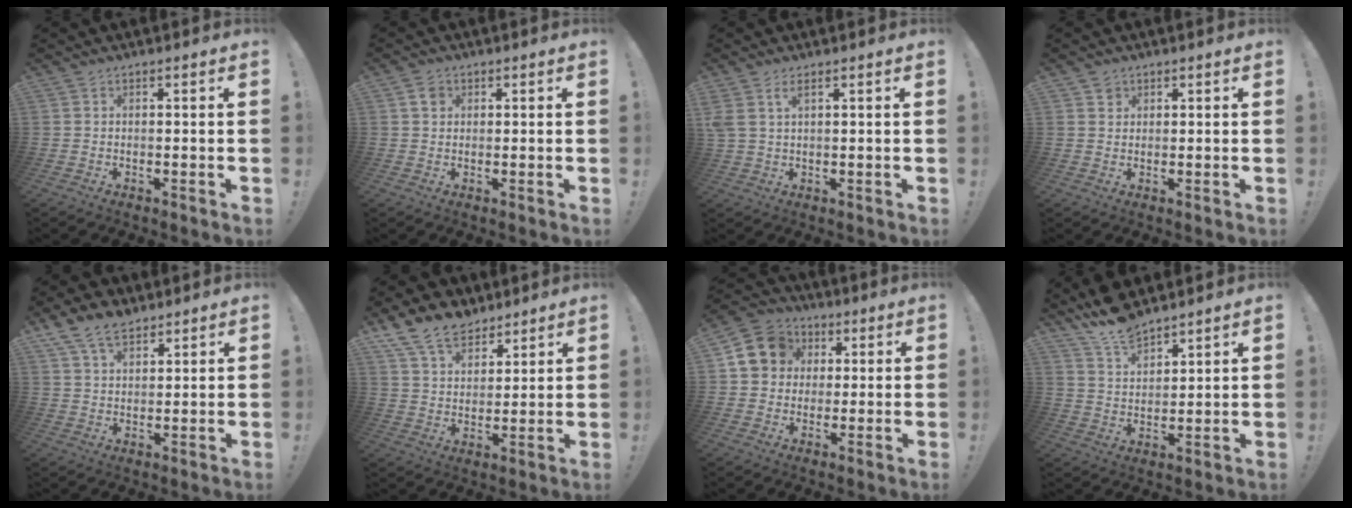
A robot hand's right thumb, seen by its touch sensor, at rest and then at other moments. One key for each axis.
{"total": 2.7, "fx": 1.0, "fy": 2.2, "fz": 1.2, "tx": -0.017, "ty": 0.001, "tz": 0.018}
{"total": 3.8, "fx": 1.8, "fy": 1.5, "fz": 3.0, "tx": -0.067, "ty": -0.004, "tz": 0.032}
{"total": 1.9, "fx": 1.2, "fy": 1.4, "fz": 0.3, "tx": 0.005, "ty": -0.008, "tz": 0.020}
{"total": 8.8, "fx": 6.1, "fy": 4.8, "fz": 4.1, "tx": -0.074, "ty": -0.021, "tz": 0.119}
{"total": 12.3, "fx": 8.9, "fy": 7.2, "fz": 4.4, "tx": -0.084, "ty": -0.055, "tz": 0.173}
{"total": 12.1, "fx": 2.7, "fy": 10.7, "fz": 4.8, "tx": -0.079, "ty": 0.004, "tz": 0.059}
{"total": 10.0, "fx": 8.8, "fy": 3.5, "fz": 3.4, "tx": -0.069, "ty": -0.059, "tz": 0.167}